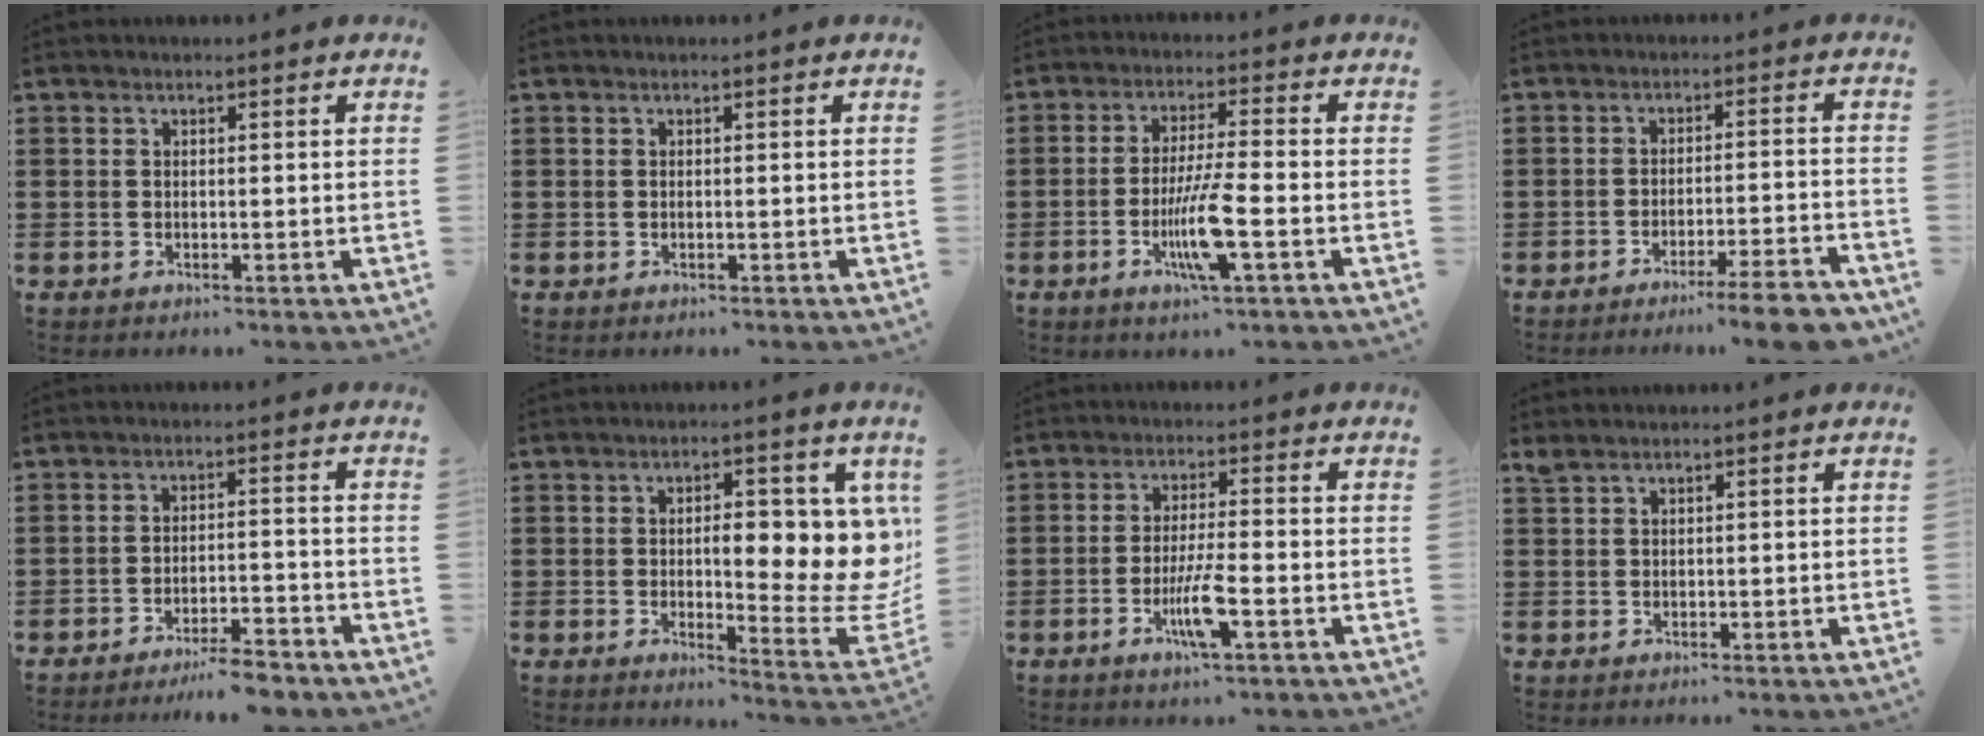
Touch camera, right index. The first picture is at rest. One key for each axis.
{"total": 0.0}
{"total": 8.1, "fx": -2.8, "fy": 0.6, "fz": 7.6, "tx": -0.152, "ty": -0.016, "tz": -0.055}
{"total": 6.8, "fx": -5.4, "fy": -0.2, "fz": 4.1, "tx": -0.061, "ty": -0.007, "tz": -0.098}
{"total": 4.9, "fx": -4.5, "fy": 0.0, "fz": 2.0, "tx": -0.034, "ty": -0.004, "tz": -0.086}
{"total": 10.3, "fx": 2.2, "fy": 4.1, "fz": 9.2, "tx": -0.112, "ty": -0.027, "tz": 0.029}
{"total": 6.1, "fx": -2.4, "fy": 0.6, "fz": 5.6, "tx": -0.111, "ty": -0.016, "tz": -0.046}
{"total": 0.9, "fx": 0.7, "fy": 0.2, "fz": 0.5, "tx": -0.013, "ty": 0.000, "tz": 0.013}